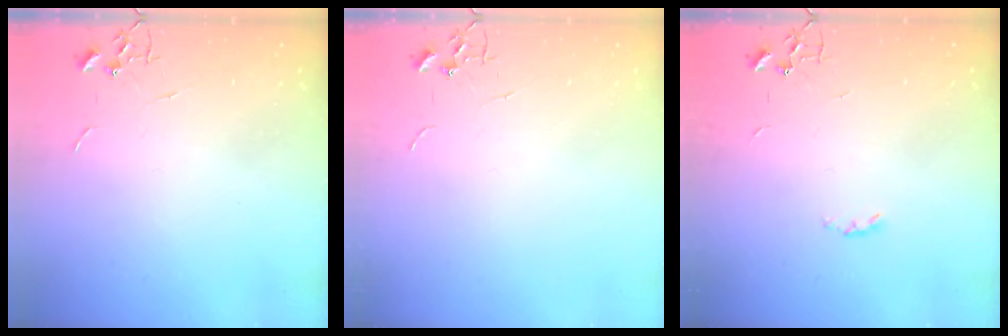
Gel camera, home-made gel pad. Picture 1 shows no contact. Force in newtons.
{"total": 0.0}
{"total": 2.9, "press": 2.9, "slide": 0.5}